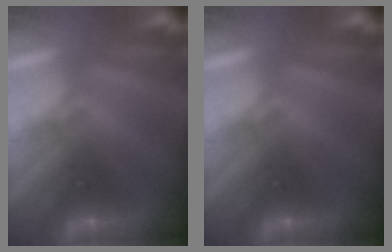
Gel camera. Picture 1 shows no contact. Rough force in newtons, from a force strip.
{"total": 0.0}